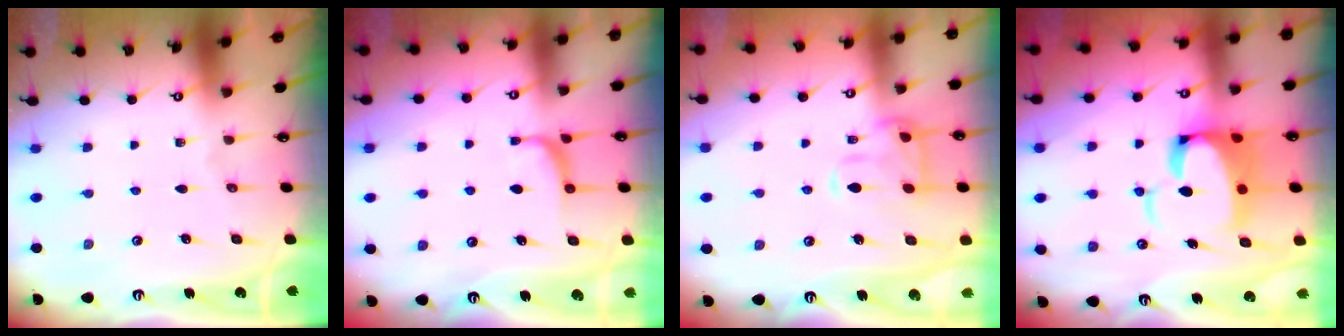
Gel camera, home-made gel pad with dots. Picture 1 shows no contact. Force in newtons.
{"total": 0.8, "press": 0.6, "slide": 0.6}
{"total": 5.1, "press": 4.8, "slide": 1.6}
{"total": 9.3, "press": 9.3, "slide": 1.2}